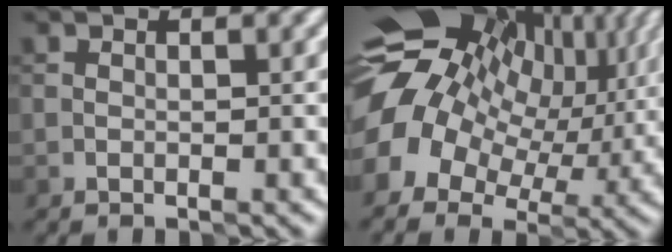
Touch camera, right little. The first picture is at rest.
{"total": 15.7, "force": [2.5, 11.6, 10.3], "torque": [-0.195, 0.001, 0.067]}